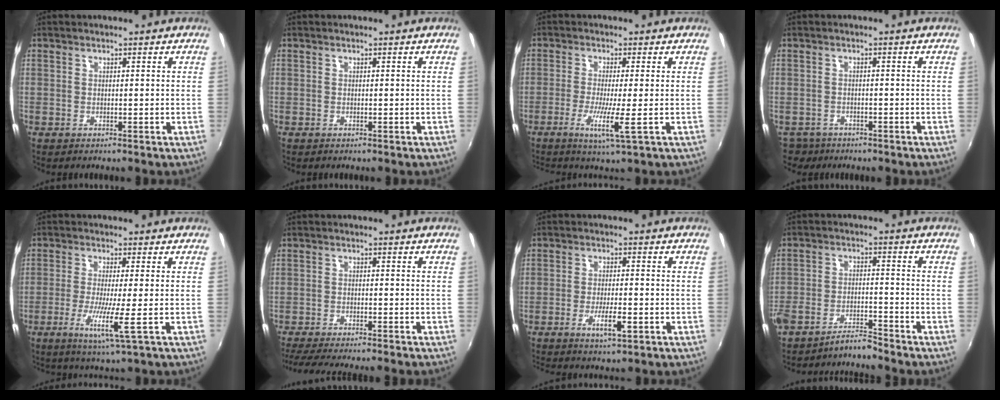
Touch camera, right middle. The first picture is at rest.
{"total": 0.0}
{"total": 5.4, "force": [-1.8, -0.9, 5.0], "torque": [-0.110, -0.014, -0.040]}
{"total": 4.0, "force": [-3.0, 2.5, 0.8], "torque": [-0.028, -0.006, -0.049]}
{"total": 6.3, "force": [-2.2, -0.9, 5.9], "torque": [-0.127, -0.017, -0.046]}
{"total": 9.3, "force": [-8.3, -0.2, 4.3], "torque": [-0.102, -0.022, -0.130]}
{"total": 4.7, "force": [-2.4, 0.8, 4.0], "torque": [-0.084, -0.007, -0.039]}
{"total": 5.3, "force": [-5.2, 0.1, 1.0], "torque": [-0.033, 0.008, -0.099]}